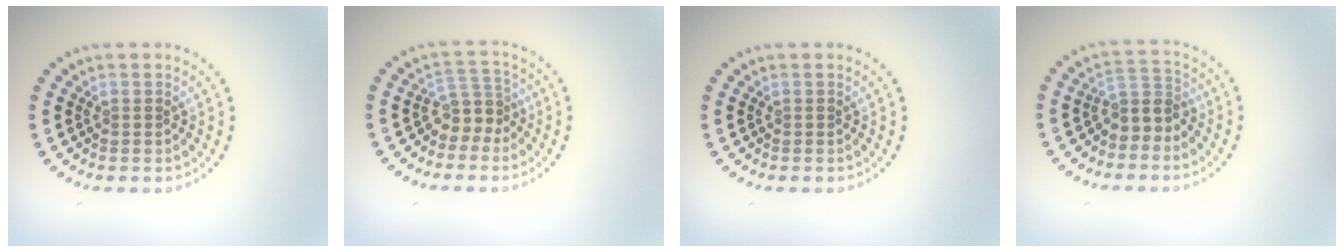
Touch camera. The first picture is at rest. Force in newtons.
{"total": 2.7, "press": 1.9, "slide": 1.9}
{"total": 0.0}
{"total": 2.6, "press": 2.0, "slide": 1.7}